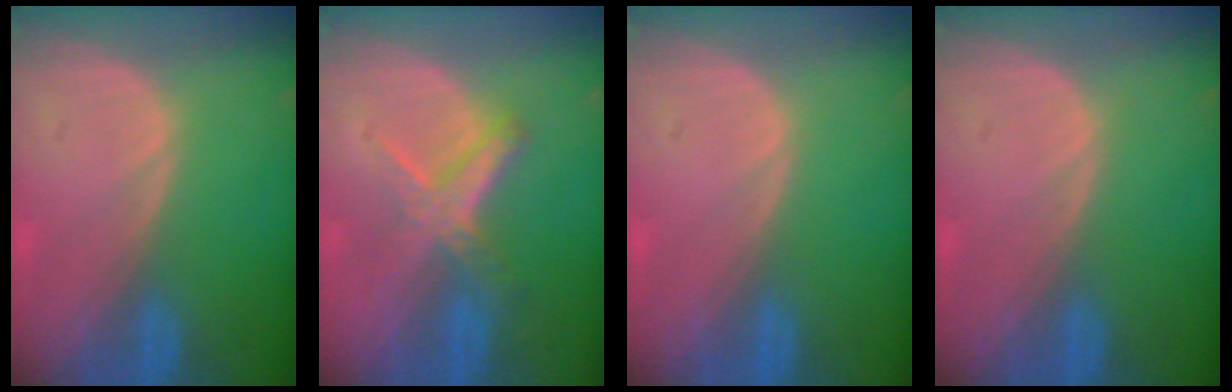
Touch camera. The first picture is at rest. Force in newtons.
{"total": 5.9, "press": 5.4, "slide": 2.2}
{"total": 0.0}
{"total": 0.0}